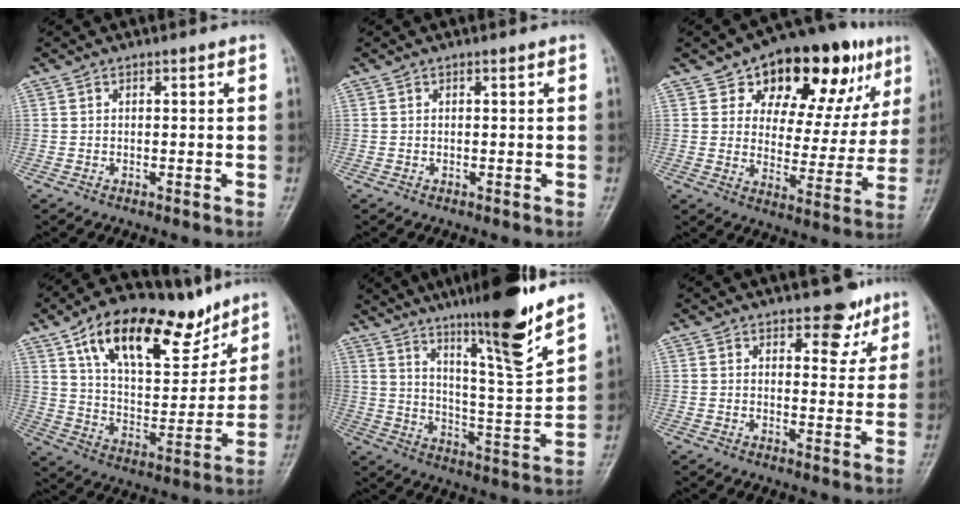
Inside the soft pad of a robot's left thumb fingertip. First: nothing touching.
{"total": 0.0}
{"total": 21.3, "force": [11.1, 11.4, 14.1], "torque": [-0.142, -0.016, 0.162]}
{"total": 22.4, "force": [13.7, 10.6, 14.2], "torque": [-0.188, -0.044, 0.236]}
{"total": 18.2, "force": [13.0, 0.8, 12.6], "torque": [-0.180, -0.078, 0.215]}
{"total": 6.3, "force": [4.3, 3.2, 3.3], "torque": [-0.010, -0.025, 0.058]}